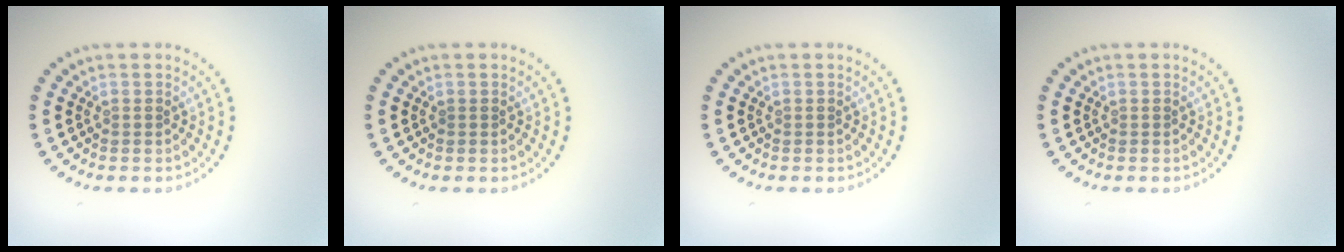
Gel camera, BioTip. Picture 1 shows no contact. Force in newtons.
{"total": 0.0}
{"total": 0.0}
{"total": 0.0}